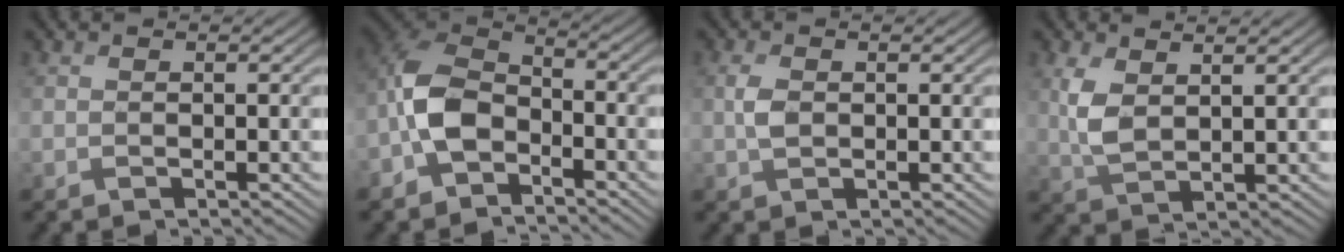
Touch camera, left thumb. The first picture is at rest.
{"total": 7.8, "force": [-3.4, 4.8, 5.2], "torque": [-0.113, 0.011, -0.087]}
{"total": 1.8, "force": [0.7, 1.0, 1.4], "torque": [-0.035, 0.007, 0.014]}
{"total": 4.2, "force": [2.3, 1.6, 3.1], "torque": [-0.082, 0.007, 0.050]}